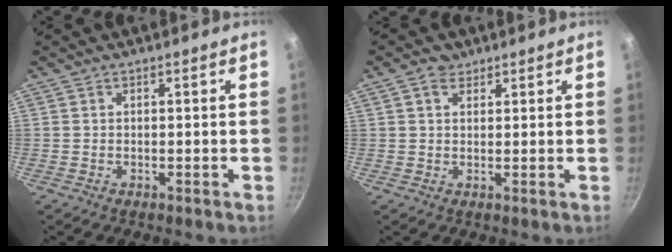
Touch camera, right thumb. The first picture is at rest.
{"total": 3.0, "force": [1.6, 2.1, 1.3], "torque": [-0.013, -0.005, 0.027]}